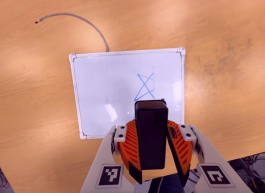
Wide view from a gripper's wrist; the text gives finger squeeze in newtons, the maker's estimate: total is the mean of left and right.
{"total": 7.0, "left": 7.4, "right": 6.6}